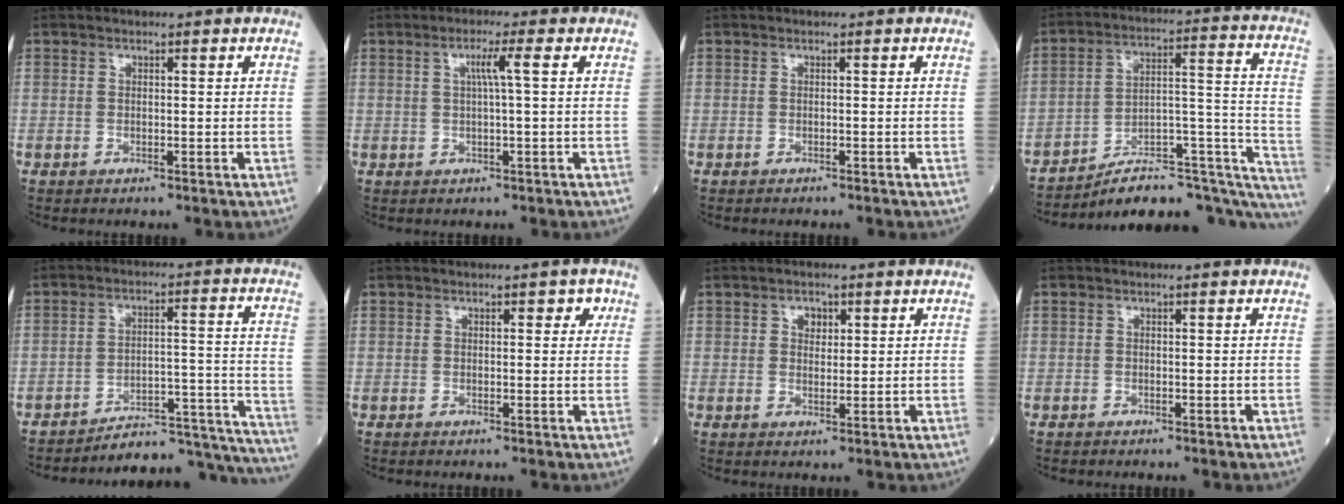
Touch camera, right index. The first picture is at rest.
{"total": 2.9, "force": [0.6, -0.6, 2.8], "torque": [-0.053, 0.004, 0.010]}
{"total": 1.0, "force": [-0.9, 0.2, 0.3], "torque": [-0.007, -0.001, -0.012]}
{"total": 21.6, "force": [-18.2, 5.8, 10.2], "torque": [-0.072, 0.070, -0.251]}
{"total": 17.8, "force": [-17.7, 0.8, 1.8], "torque": [0.012, 0.045, -0.237]}
{"total": 1.8, "force": [0.8, 1.0, 1.2], "torque": [-0.005, 0.007, 0.005]}
{"total": 2.2, "force": [1.0, 1.5, 1.3], "torque": [-0.018, 0.003, 0.015]}
{"total": 0.0}